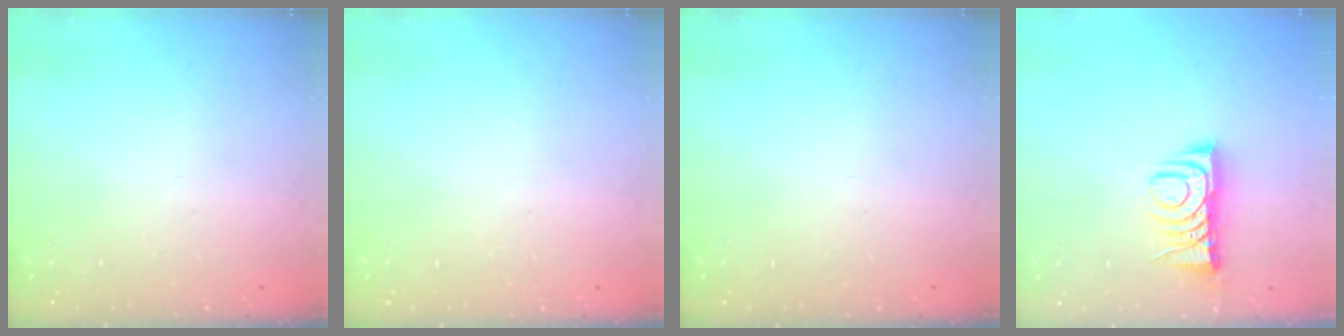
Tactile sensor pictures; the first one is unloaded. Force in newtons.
{"total": 0.0}
{"total": 0.0}
{"total": 7.4, "press": 7.4, "slide": 0.1}